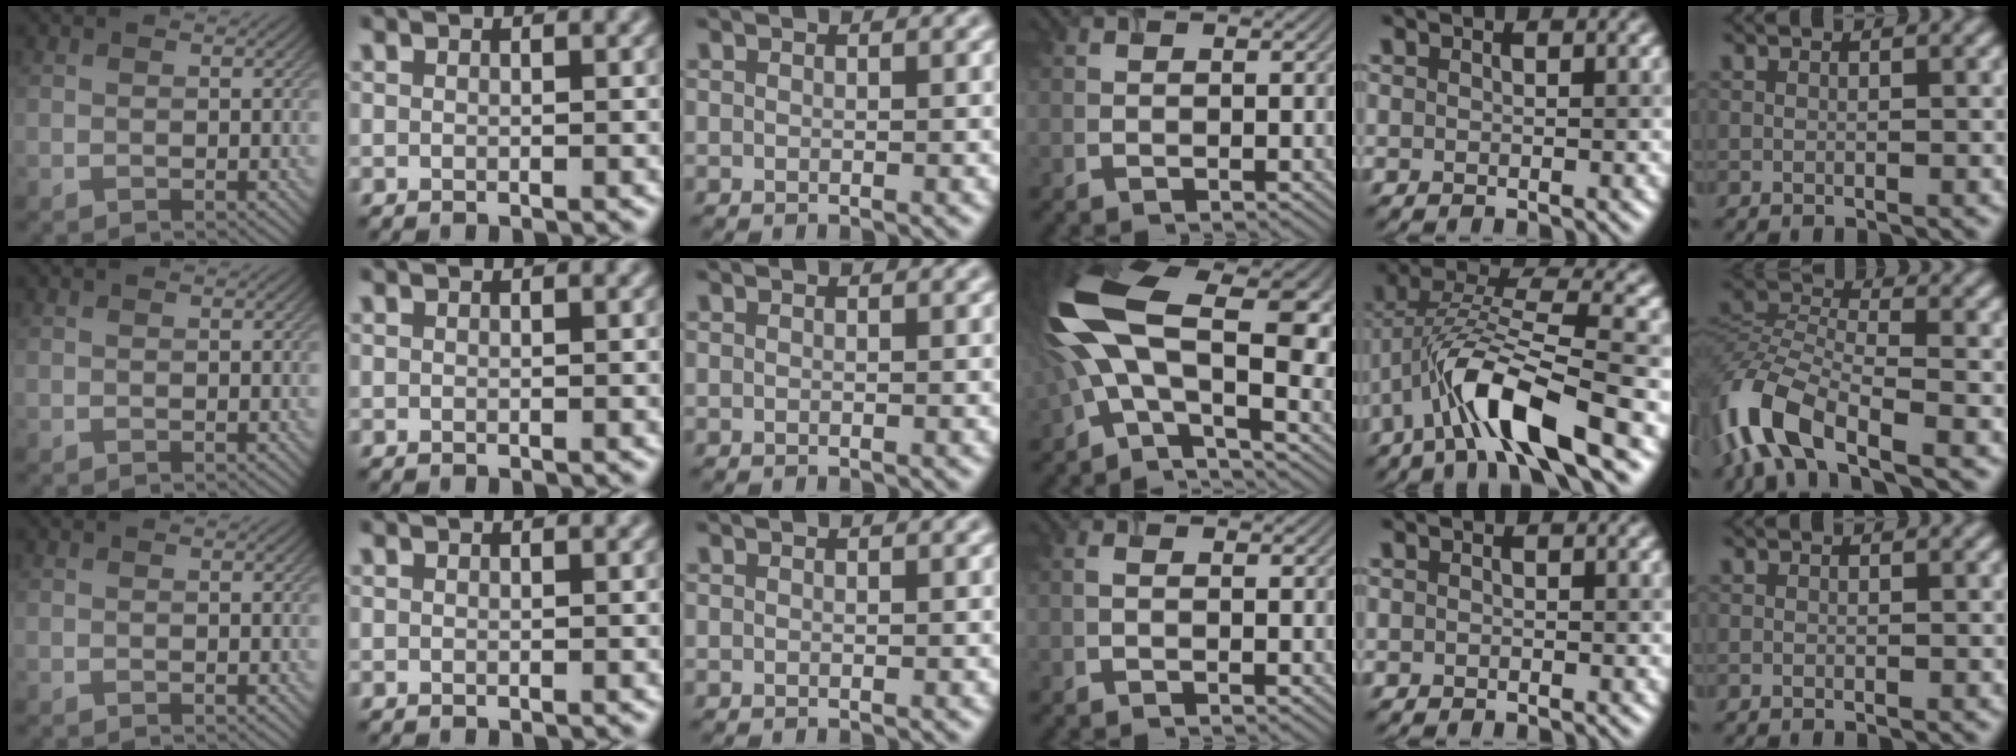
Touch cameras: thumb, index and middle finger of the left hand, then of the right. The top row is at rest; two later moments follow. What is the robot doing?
{"motion": "lift_and_place", "object": "timer"}